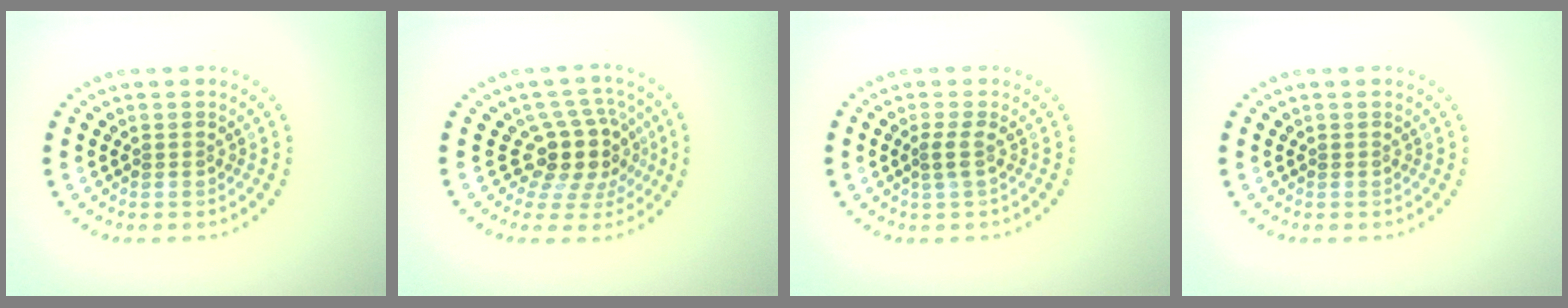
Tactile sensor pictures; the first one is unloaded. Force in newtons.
{"total": 4.6, "press": 3.5, "slide": 3.0}
{"total": 1.1, "press": 0.8, "slide": 0.7}
{"total": 0.0}